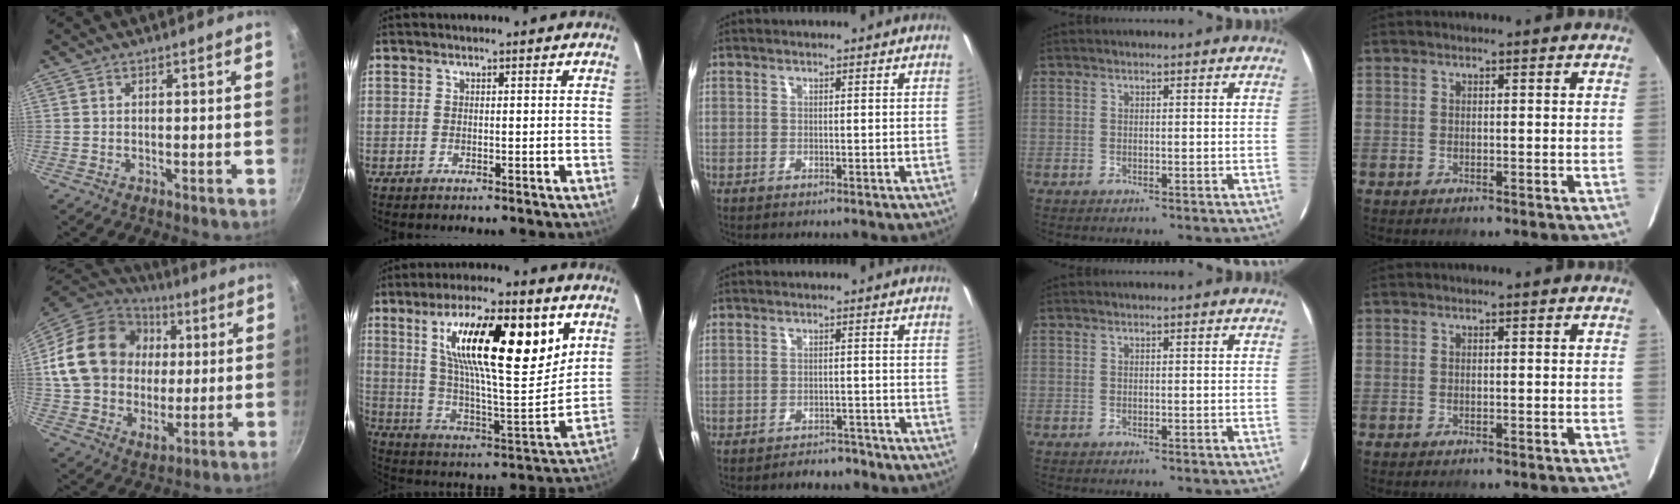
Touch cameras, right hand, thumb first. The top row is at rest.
{"thumb": {"total": 24.8, "force": [3.9, 19.5, 14.9], "torque": [-0.245, 0.012, 0.067]}, "index": {"total": 25.0, "force": [10.2, 7.0, 21.7], "torque": [-0.352, 0.013, 0.172]}, "middle": {"total": 4.7, "force": [-4.1, 2.1, 1.0], "torque": [-0.027, 0.002, -0.051]}}